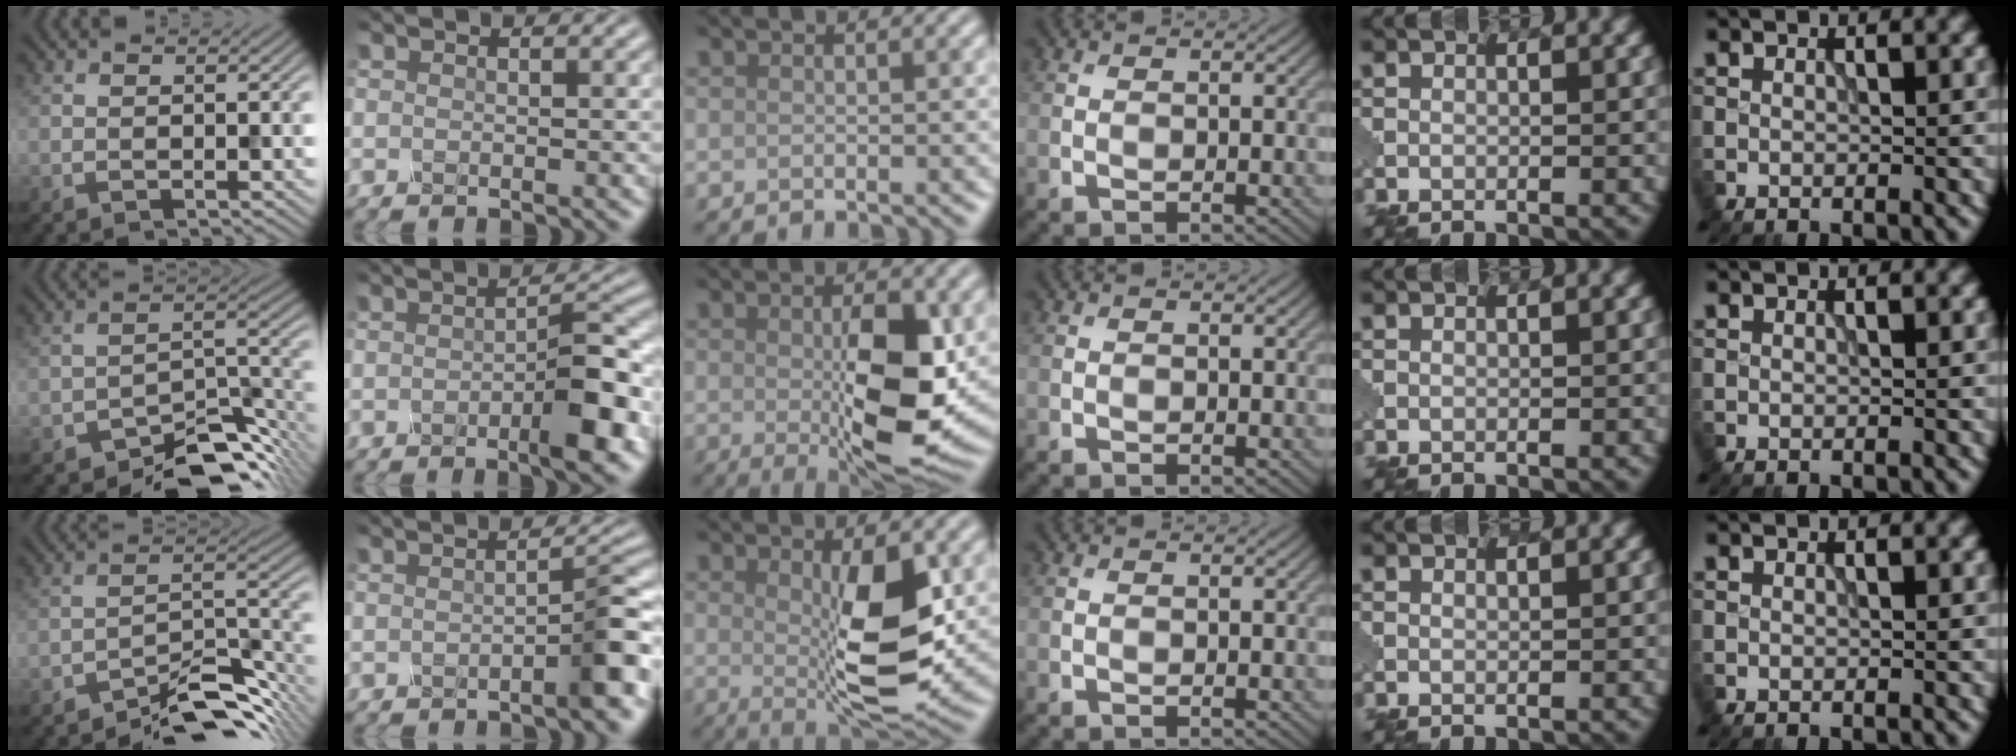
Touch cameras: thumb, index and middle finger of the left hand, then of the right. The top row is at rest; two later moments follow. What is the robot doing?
{"motion": "press", "object": "mechanical pencil"}